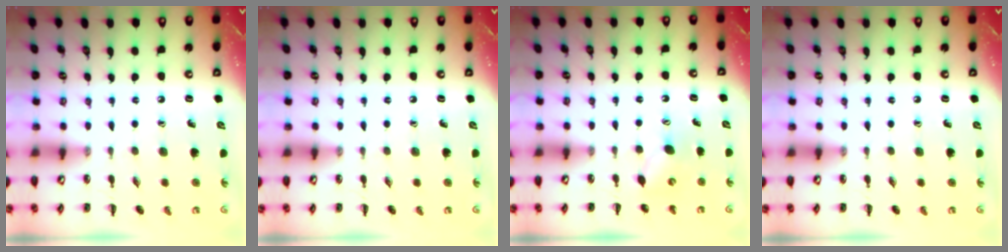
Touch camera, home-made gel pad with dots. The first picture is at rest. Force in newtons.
{"total": 0.0}
{"total": 4.7, "press": 4.6, "slide": 1.1}
{"total": 0.0}